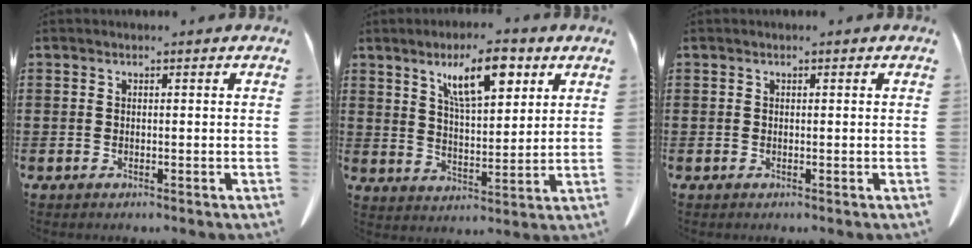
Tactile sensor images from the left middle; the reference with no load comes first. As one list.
[{"total": 9.8, "force": [5.9, 3.2, 7.2], "torque": [-0.129, -0.014, 0.099]}, {"total": 0.0}]